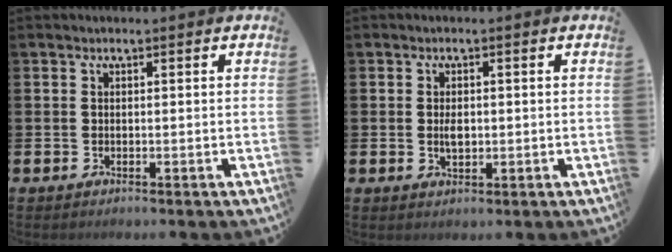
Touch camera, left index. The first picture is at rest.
{"total": 2.2, "force": [0.0, 1.2, 1.9], "torque": [-0.028, 0.001, -0.003]}